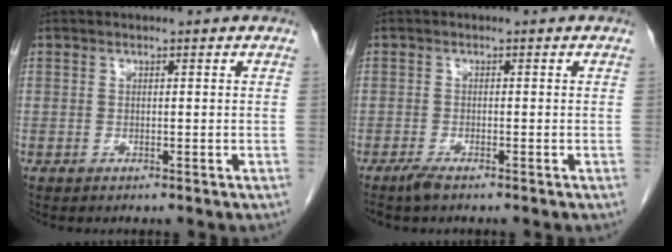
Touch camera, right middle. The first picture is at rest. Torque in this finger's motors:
{"motor_torque": [0.34, -0.14, 0.00, 0.02]}